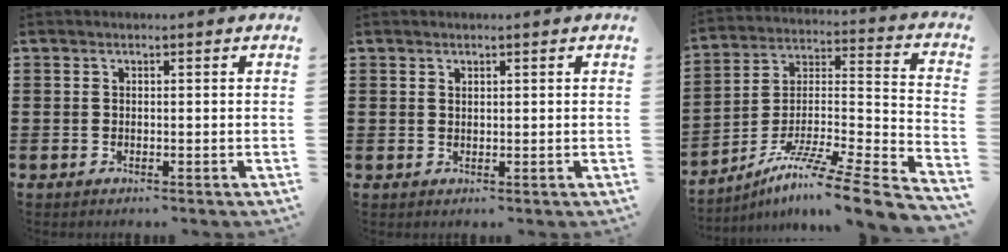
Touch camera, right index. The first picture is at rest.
{"total": 0.8, "force": [0.7, 0.5, 0.1], "torque": [-0.004, 0.002, 0.013]}
{"total": 9.9, "force": [-7.4, 0.4, 6.5], "torque": [-0.116, -0.002, -0.148]}